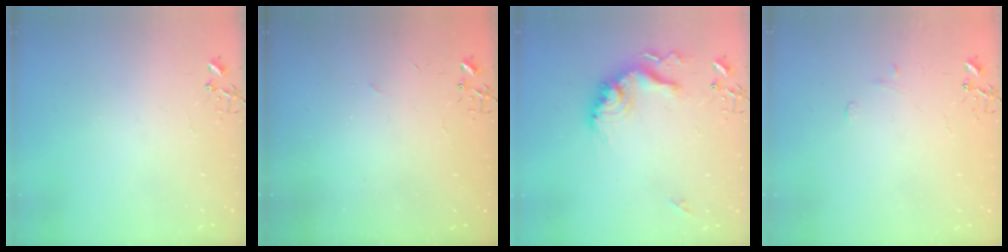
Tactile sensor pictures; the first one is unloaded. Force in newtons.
{"total": 2.2, "press": 2.2, "slide": 0.3}
{"total": 18.3, "press": 18.2, "slide": 2.0}
{"total": 5.4, "press": 5.4, "slide": 0.6}